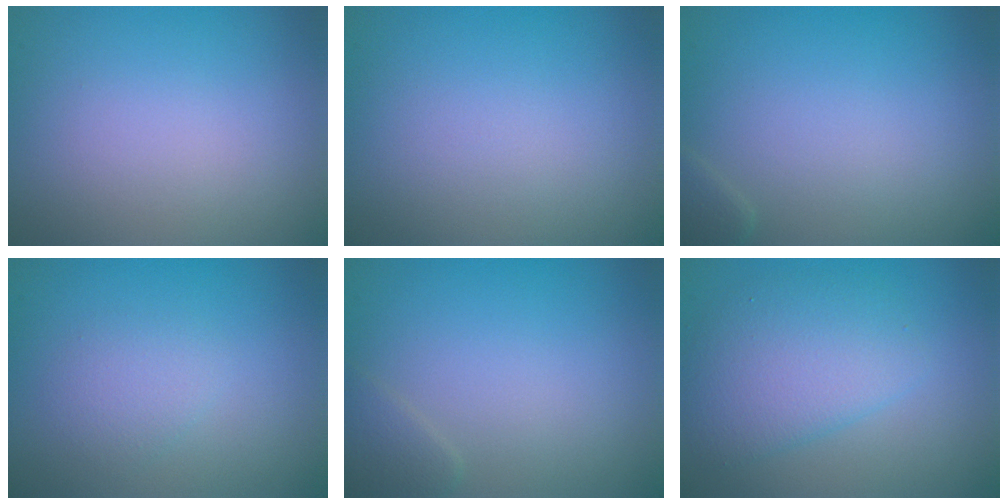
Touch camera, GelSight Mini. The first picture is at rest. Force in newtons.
{"total": 0.0}
{"total": 1.0, "press": 1.0, "slide": 0.1}
{"total": 1.5, "press": 1.5, "slide": 0.1}
{"total": 1.2, "press": 1.2, "slide": 0.0}
{"total": 4.4, "press": 4.4, "slide": 0.1}